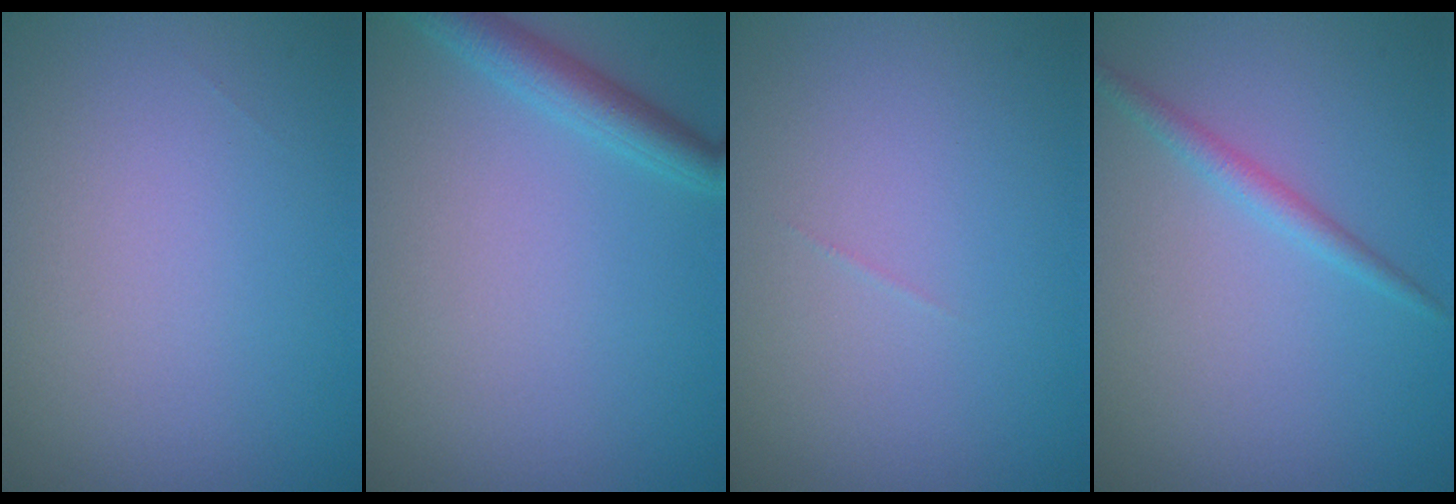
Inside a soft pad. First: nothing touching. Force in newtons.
{"total": 2.7, "press": 2.7, "slide": 0.1}
{"total": 0.0}
{"total": 1.5, "press": 1.5, "slide": 0.0}